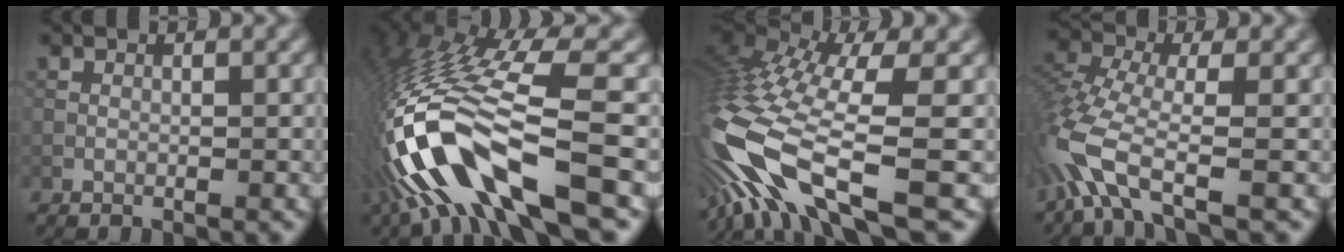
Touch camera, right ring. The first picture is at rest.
{"total": 13.8, "force": [-6.0, 4.2, 11.7], "torque": [-0.241, -0.005, -0.096]}
{"total": 13.6, "force": [-5.6, 3.8, 11.8], "torque": [-0.265, 0.001, -0.090]}
{"total": 6.7, "force": [-3.3, 2.5, 5.3], "torque": [-0.133, -0.005, -0.083]}